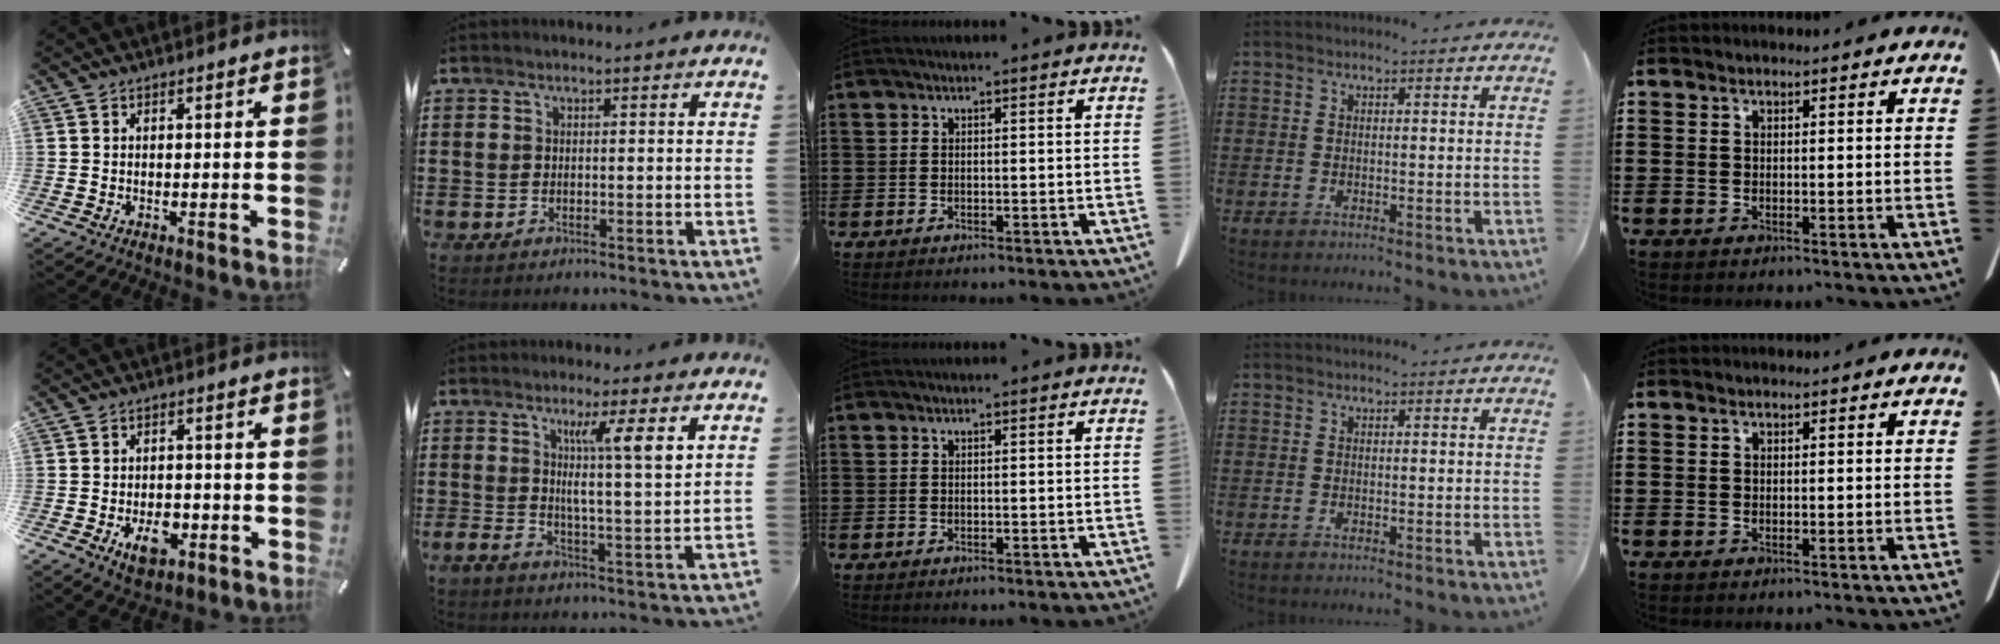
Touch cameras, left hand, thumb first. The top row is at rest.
{"thumb": {"total": 6.9, "force": [-2.4, 4.4, 4.7], "torque": [-0.060, 0.003, -0.043]}, "index": {"total": 7.8, "force": [3.4, 0.8, 7.0], "torque": [-0.129, -0.011, 0.051]}}